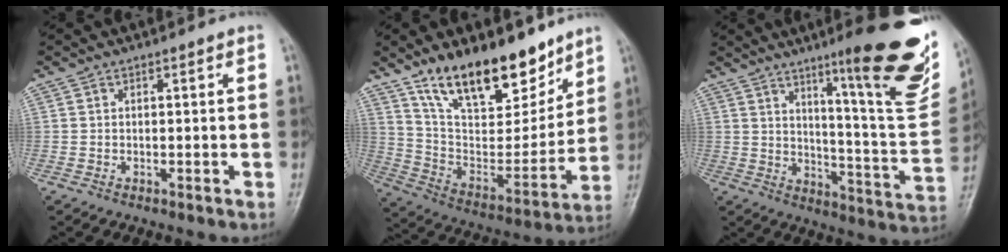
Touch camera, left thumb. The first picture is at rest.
{"total": 21.4, "force": [14.9, 9.1, 12.3], "torque": [-0.153, -0.080, 0.263]}
{"total": 22.5, "force": [12.8, 3.3, 18.2], "torque": [-0.205, -0.068, 0.189]}